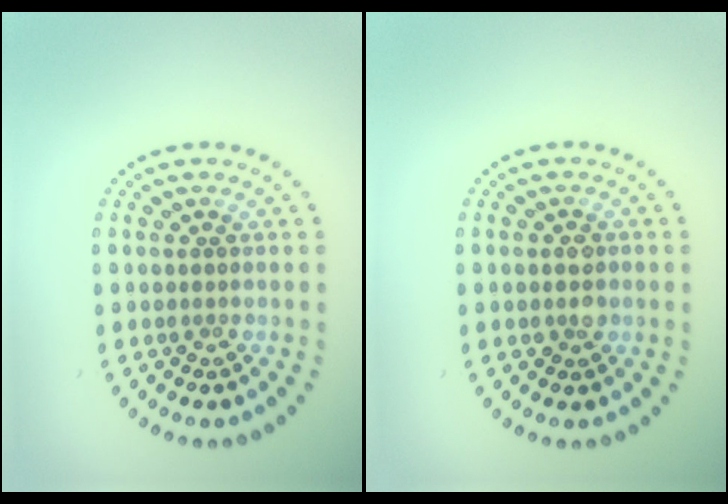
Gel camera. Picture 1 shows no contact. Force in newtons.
{"total": 1.6, "press": 1.6, "slide": 0.3}